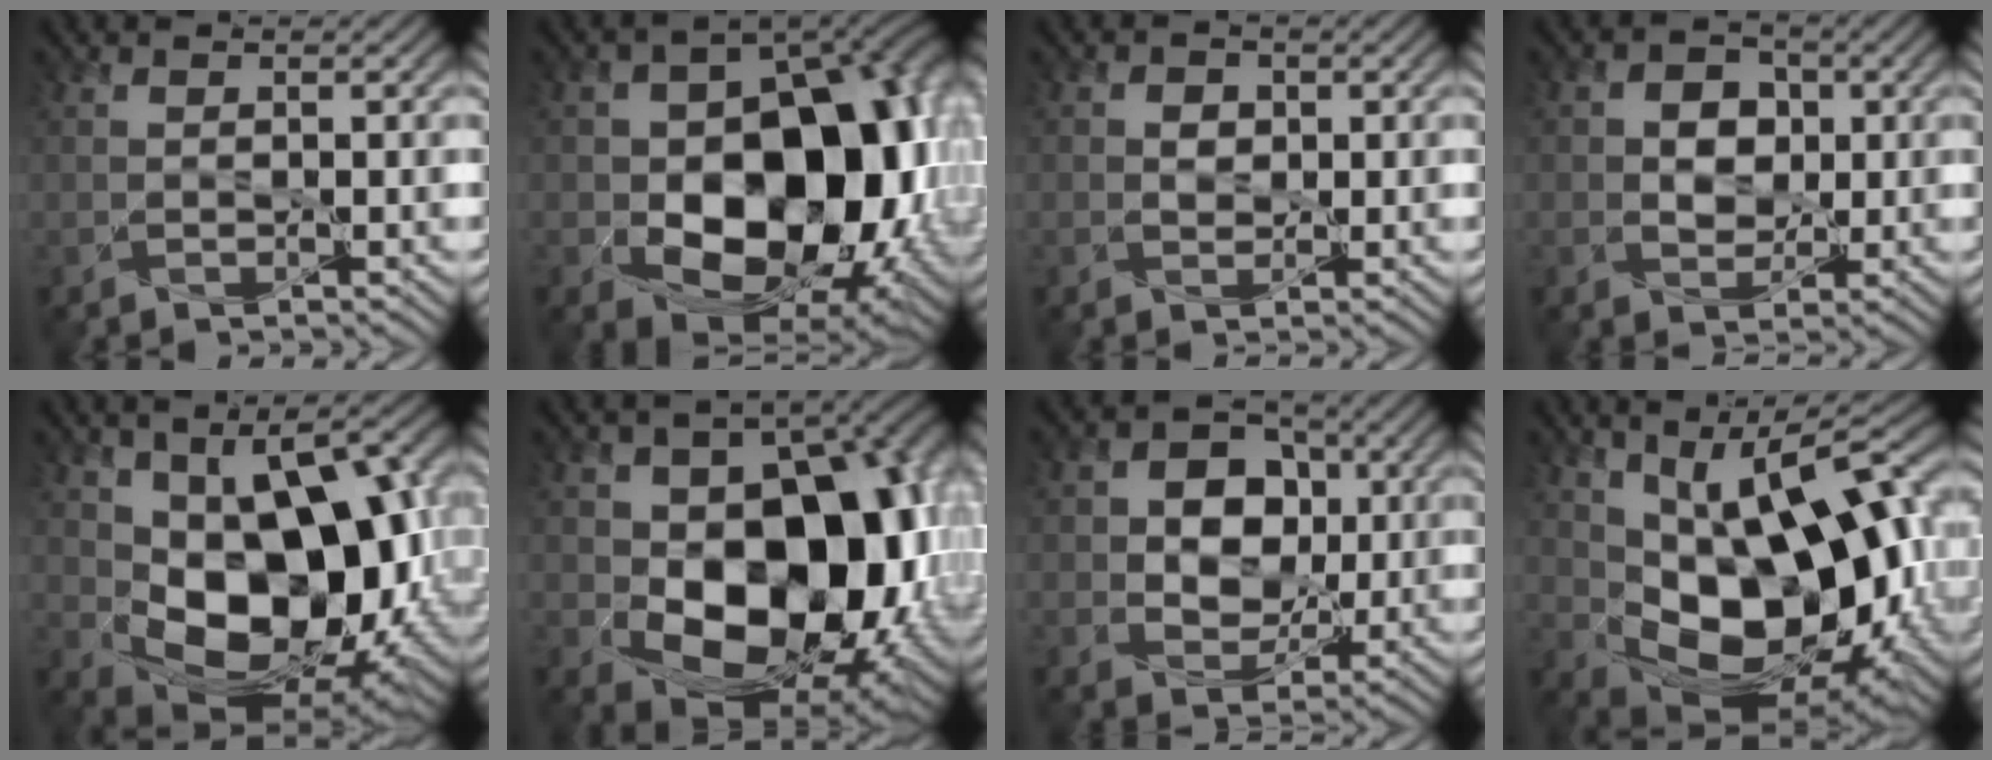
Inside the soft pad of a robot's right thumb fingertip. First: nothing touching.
{"total": 18.6, "force": [-3.2, 12.5, 13.4], "torque": [-0.162, -0.031, -0.037]}
{"total": 1.5, "force": [0.0, 1.4, 0.5], "torque": [-0.014, -0.005, -0.001]}
{"total": 4.1, "force": [0.2, 3.5, 2.1], "torque": [-0.038, -0.003, -0.007]}
{"total": 16.4, "force": [-0.8, 10.7, 12.4], "torque": [-0.186, -0.042, -0.001]}
{"total": 16.7, "force": [-2.4, 11.6, 11.8], "torque": [-0.143, -0.041, -0.029]}
{"total": 7.8, "force": [0.4, 6.5, 4.2], "torque": [-0.084, 0.006, -0.004]}
{"total": 17.7, "force": [0.3, 10.6, 14.1], "torque": [-0.211, -0.024, 0.023]}